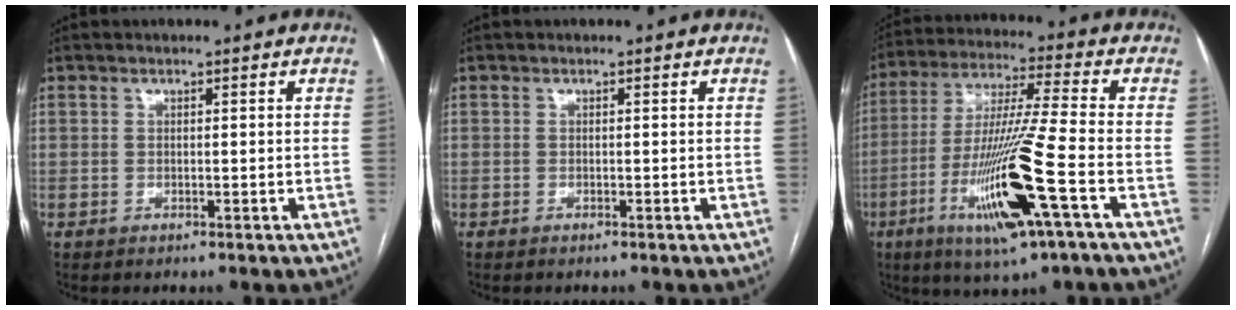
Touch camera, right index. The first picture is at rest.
{"total": 0.0}
{"total": 16.9, "force": [-6.2, -0.2, 15.7], "torque": [-0.320, -0.026, -0.115]}